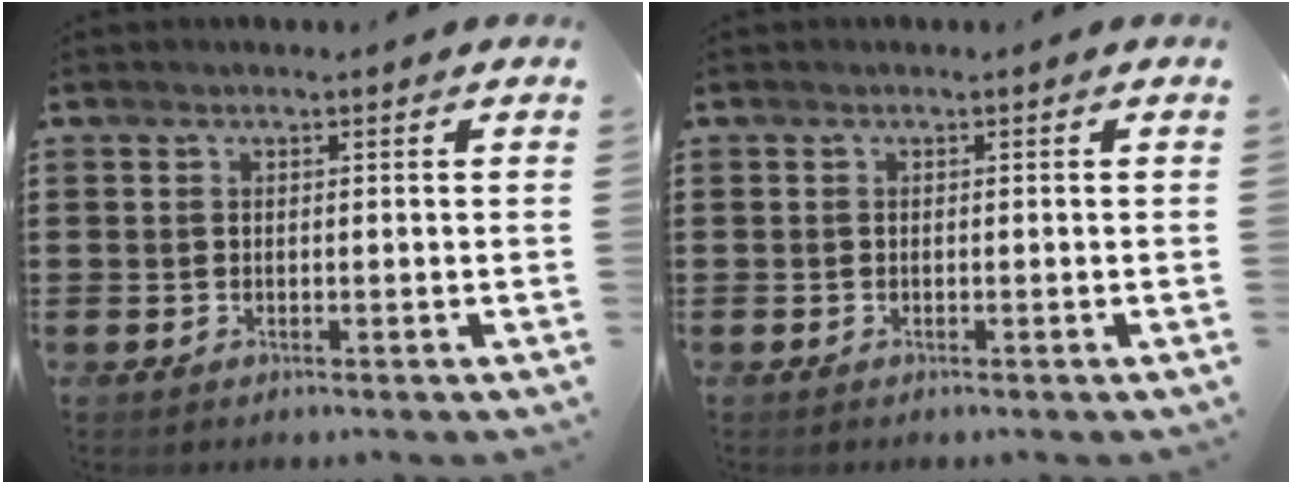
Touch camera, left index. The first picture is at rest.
{"total": 0.0}